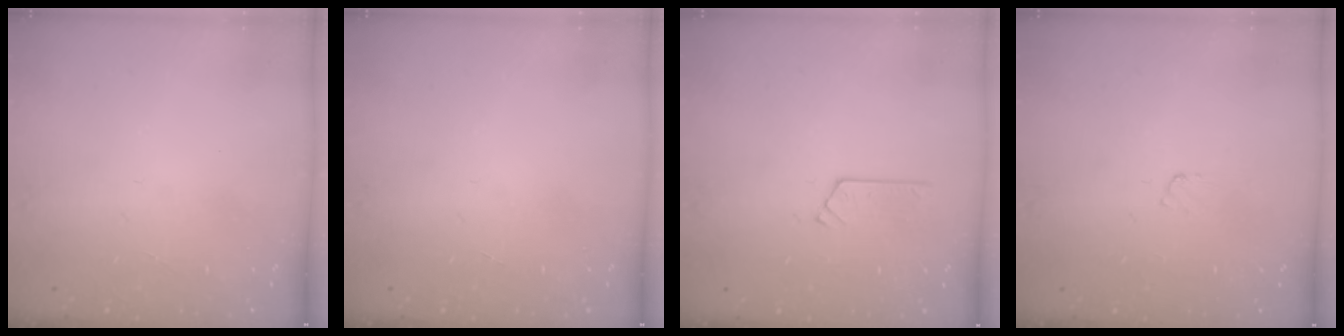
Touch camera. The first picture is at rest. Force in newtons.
{"total": 0.0}
{"total": 2.8, "press": 2.8, "slide": 0.3}
{"total": 3.1, "press": 3.1, "slide": 0.4}